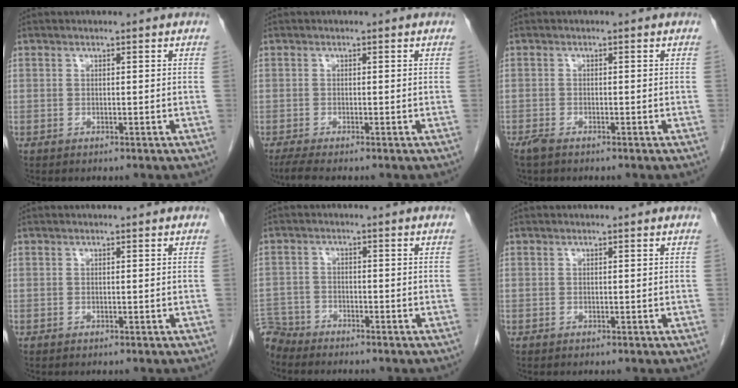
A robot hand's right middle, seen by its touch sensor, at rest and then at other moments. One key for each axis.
{"total": 2.4, "fx": -1.9, "fy": -0.2, "fz": 1.5, "tx": -0.035, "ty": -0.009, "tz": -0.039}
{"total": 1.8, "fx": -1.4, "fy": 0.5, "fz": 1.0, "tx": -0.026, "ty": -0.005, "tz": -0.026}
{"total": 0.0}
{"total": 4.9, "fx": -4.7, "fy": 1.2, "fz": -0.6, "tx": 0.017, "ty": -0.007, "tz": -0.091}
{"total": 0.0}